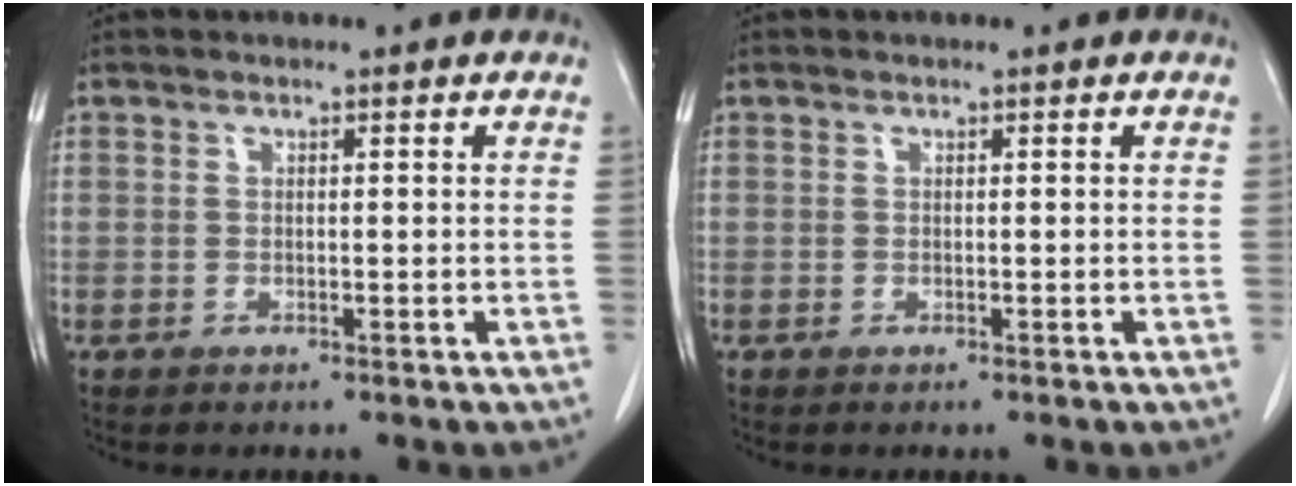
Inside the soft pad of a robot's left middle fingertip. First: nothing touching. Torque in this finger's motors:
{"motor_torque": [0.05, -0.05, 0.00, 0.00]}